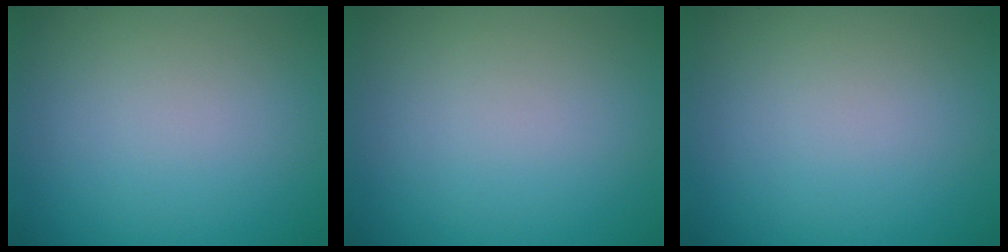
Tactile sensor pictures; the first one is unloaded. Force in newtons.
{"total": 0.0}
{"total": 0.0}